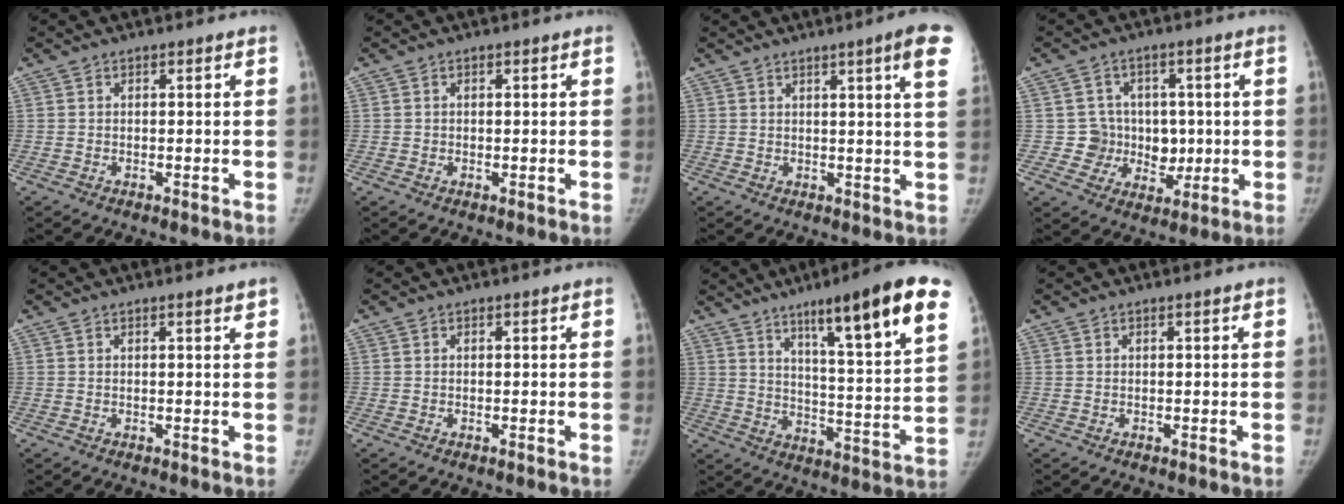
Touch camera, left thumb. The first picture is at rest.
{"total": 0.7, "force": [-0.1, 0.7, -0.1], "torque": [0.008, 0.003, -0.003]}
{"total": 7.7, "force": [3.9, 0.0, 6.6], "torque": [-0.075, -0.015, 0.039]}
{"total": 8.5, "force": [0.1, 8.3, 2.1], "torque": [0.024, 0.015, 0.011]}
{"total": 1.0, "force": [0.7, 0.1, 0.7], "torque": [-0.008, -0.002, 0.008]}
{"total": 0.0}
{"total": 20.8, "force": [11.8, 2.8, 16.9], "torque": [-0.220, -0.044, 0.179]}
{"total": 0.0}